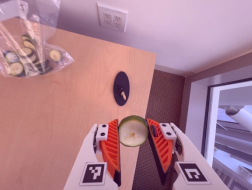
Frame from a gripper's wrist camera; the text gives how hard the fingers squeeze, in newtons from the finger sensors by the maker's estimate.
{"total": 9.0, "left": 9.3, "right": 8.8}